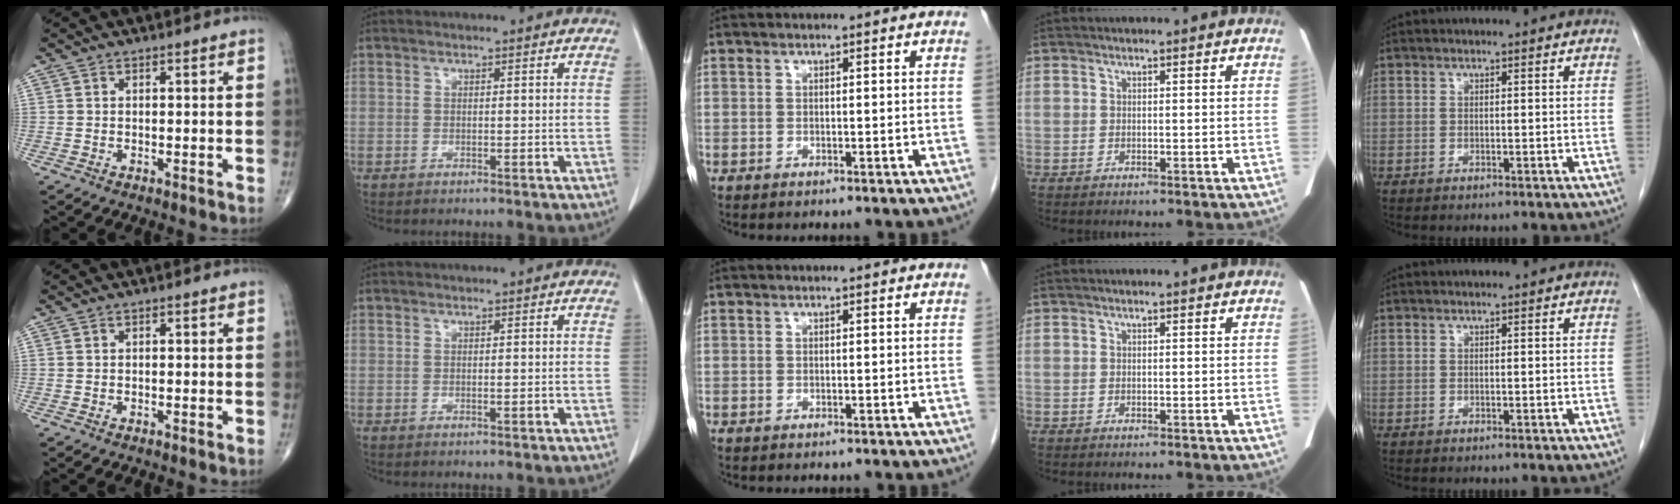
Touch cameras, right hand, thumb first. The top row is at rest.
{}